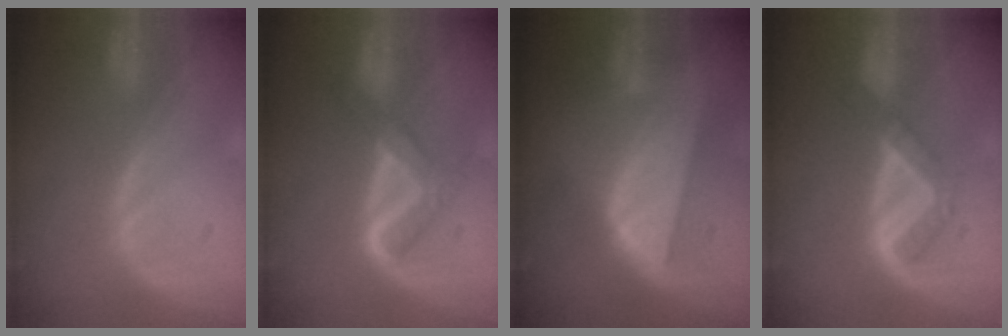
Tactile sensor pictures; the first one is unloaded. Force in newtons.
{"total": 5.2, "press": 5.1, "slide": 0.6}
{"total": 8.3, "press": 7.3, "slide": 4.0}
{"total": 5.4, "press": 4.7, "slide": 2.6}